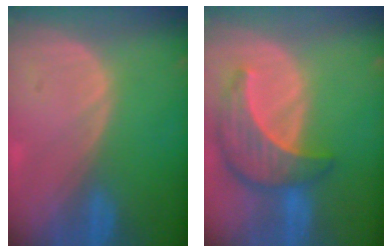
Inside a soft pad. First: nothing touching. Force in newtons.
{"total": 8.7, "press": 7.8, "slide": 3.7}